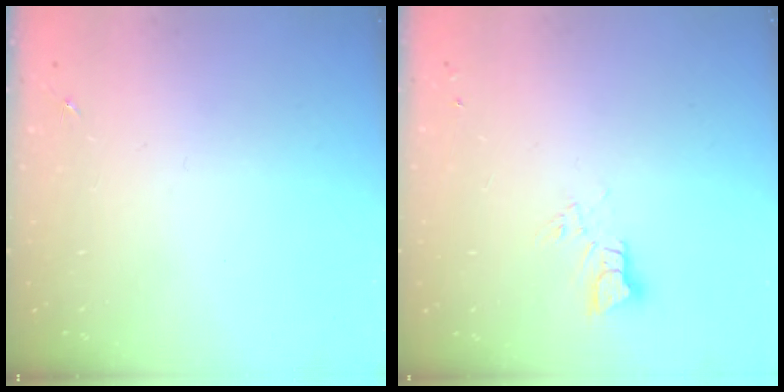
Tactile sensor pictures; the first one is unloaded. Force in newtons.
{"total": 3.4, "press": 3.4, "slide": 0.2}